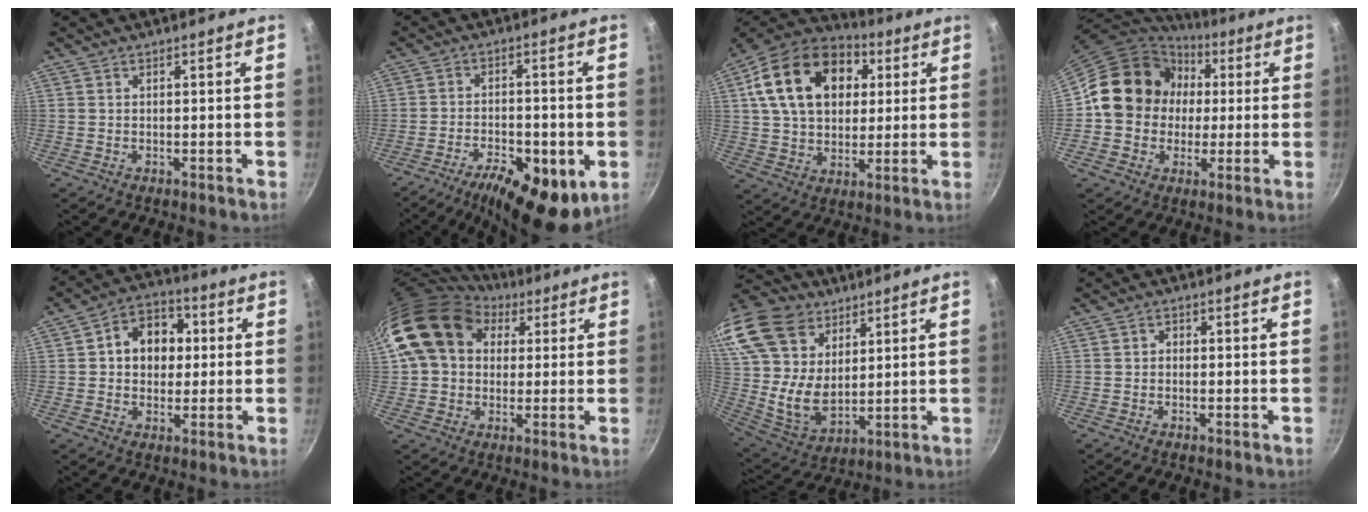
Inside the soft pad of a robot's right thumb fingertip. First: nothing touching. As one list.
[{"total": 15.8, "force": [-6.6, 6.5, 12.8], "torque": [-0.187, 0.004, -0.095]}, {"total": 22.2, "force": [6.6, 15.4, 14.6], "torque": [-0.234, 0.007, 0.103]}, {"total": 15.9, "force": [1.6, 14.2, 6.9], "torque": [-0.079, 0.023, 0.015]}, {"total": 11.0, "force": [1.6, 8.6, 6.7], "torque": [-0.058, 0.015, 0.010]}, {"total": 16.9, "force": [6.0, 12.9, 9.1], "torque": [-0.143, 0.018, 0.095]}, {"total": 26.4, "force": [15.0, 17.3, 13.0], "torque": [-0.299, -0.023, 0.291]}, {"total": 1.2, "force": [-0.2, 1.0, 0.6], "torque": [-0.011, 0.006, -0.006]}]